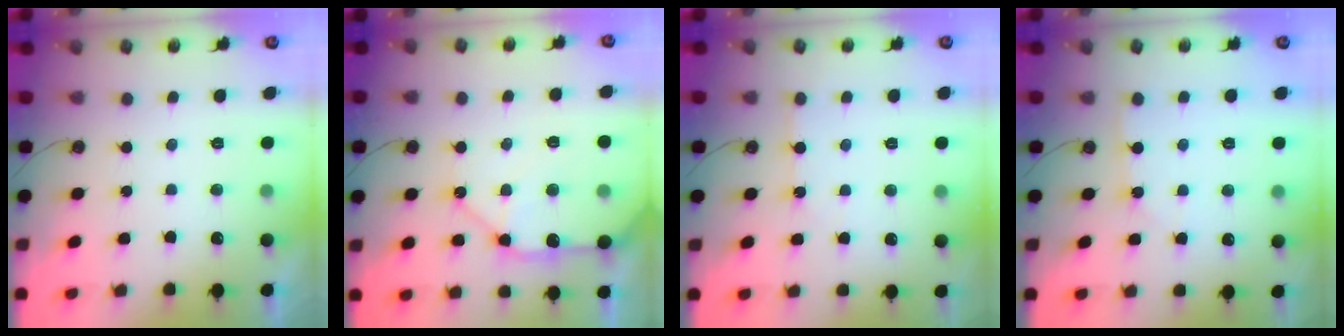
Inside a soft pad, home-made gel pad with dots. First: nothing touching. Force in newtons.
{"total": 14.3, "press": 14.2, "slide": 1.7}
{"total": 5.5, "press": 5.5, "slide": 0.6}
{"total": 1.9, "press": 1.9, "slide": 0.2}